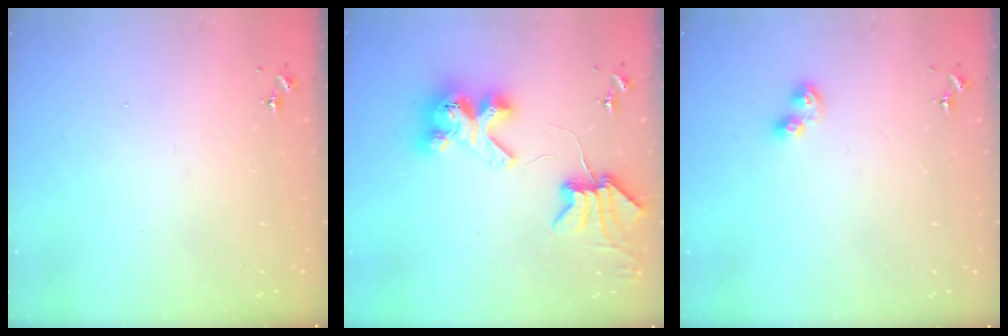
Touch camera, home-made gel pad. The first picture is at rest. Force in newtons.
{"total": 11.2, "press": 11.1, "slide": 1.3}
{"total": 5.8, "press": 5.8, "slide": 0.8}